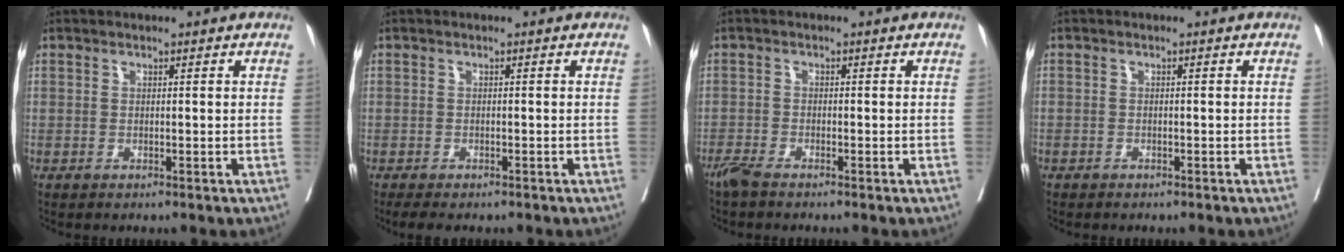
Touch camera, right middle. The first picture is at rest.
{"total": 3.7, "force": [-3.0, 1.4, 1.7], "torque": [-0.024, -0.010, -0.040]}
{"total": 2.0, "force": [-1.8, 0.1, 1.0], "torque": [-0.026, -0.006, -0.039]}
{"total": 1.0, "force": [-0.7, 0.8, -0.1], "torque": [-0.011, 0.003, -0.012]}